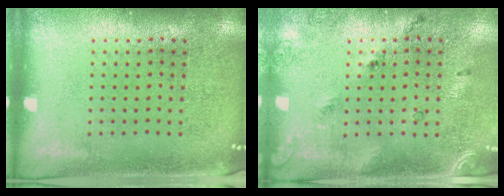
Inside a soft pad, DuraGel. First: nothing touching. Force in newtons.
{"total": 1.7, "press": 1.1, "slide": 1.3}